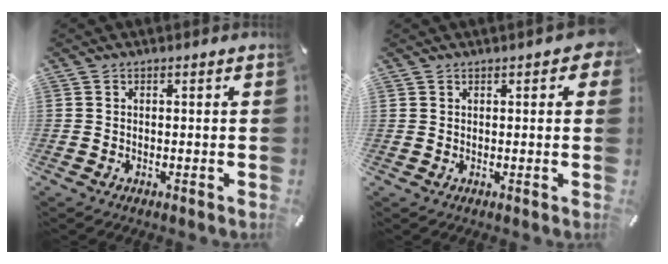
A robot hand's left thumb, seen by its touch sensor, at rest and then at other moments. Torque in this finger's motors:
{"motor_torque": [2.77, 2.20, 0.63, -2.14, 0.04]}